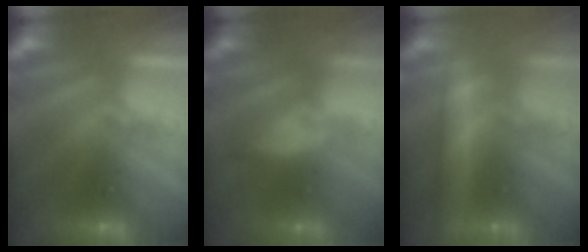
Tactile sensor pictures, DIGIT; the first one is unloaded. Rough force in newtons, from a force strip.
{"total": 2.1}
{"total": 2.4}